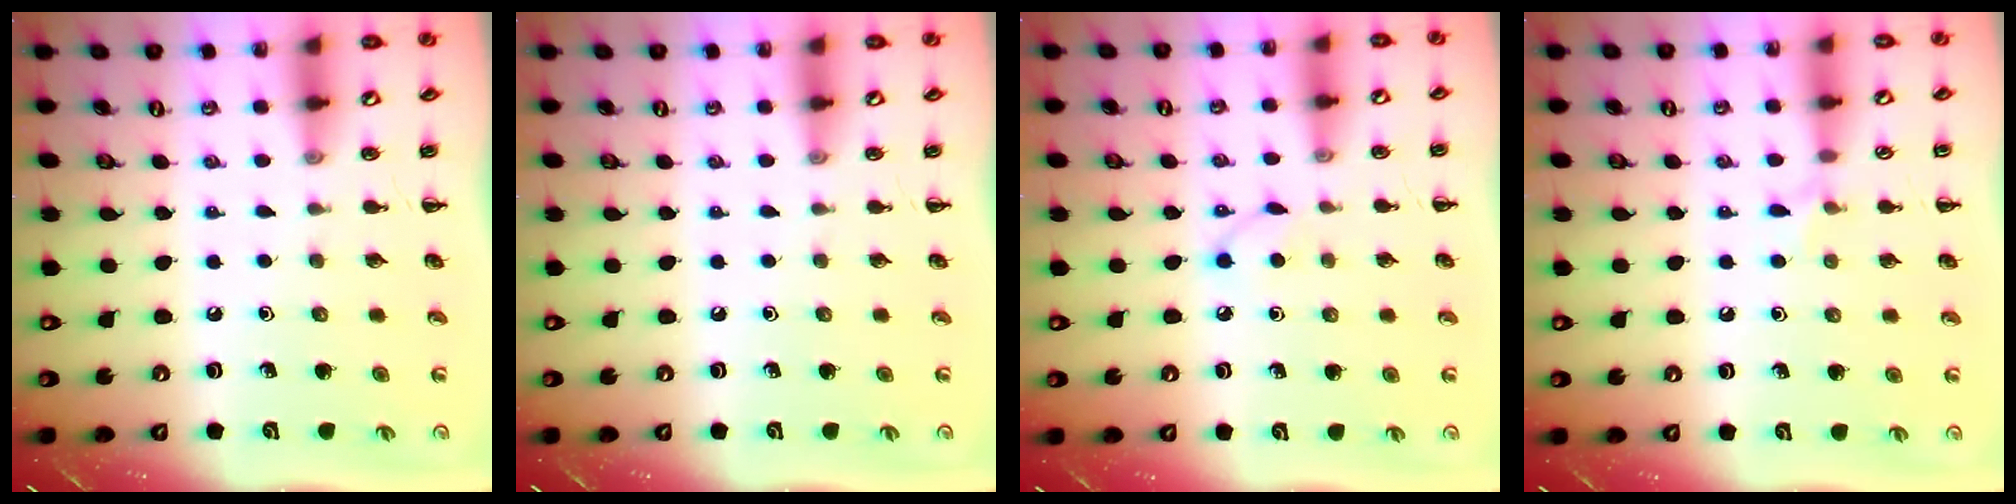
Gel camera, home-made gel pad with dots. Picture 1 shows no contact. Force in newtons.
{"total": 0.0}
{"total": 3.9, "press": 3.7, "slide": 1.2}
{"total": 4.9, "press": 4.6, "slide": 1.7}